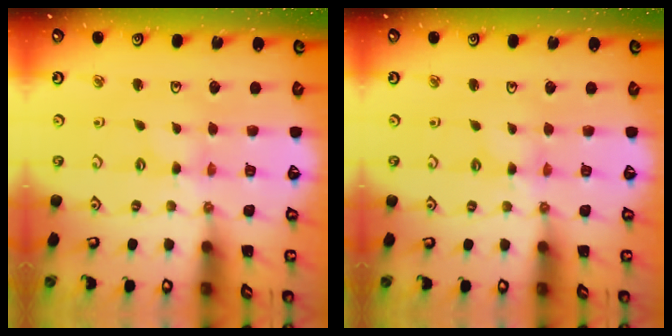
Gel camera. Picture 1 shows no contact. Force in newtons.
{"total": 1.1, "press": 1.0, "slide": 0.2}